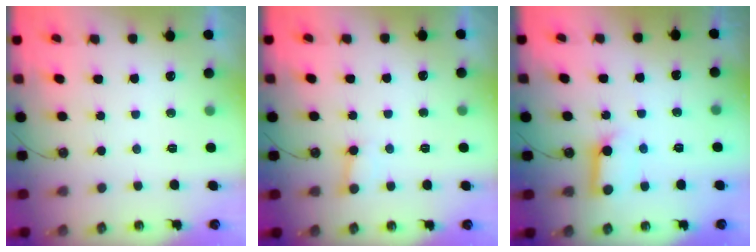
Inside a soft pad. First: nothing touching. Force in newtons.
{"total": 4.0, "press": 4.0, "slide": 0.4}
{"total": 9.3, "press": 9.2, "slide": 1.0}